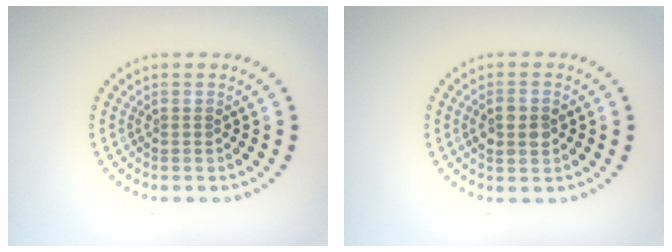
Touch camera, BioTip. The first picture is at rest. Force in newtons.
{"total": 2.2, "press": 2.2, "slide": 0.1}